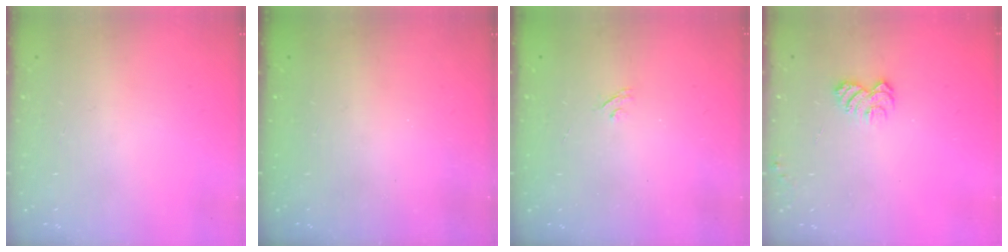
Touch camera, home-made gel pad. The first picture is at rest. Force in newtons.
{"total": 2.3, "press": 2.2, "slide": 0.8}
{"total": 2.2, "press": 1.9, "slide": 1.1}
{"total": 5.5, "press": 5.4, "slide": 0.5}